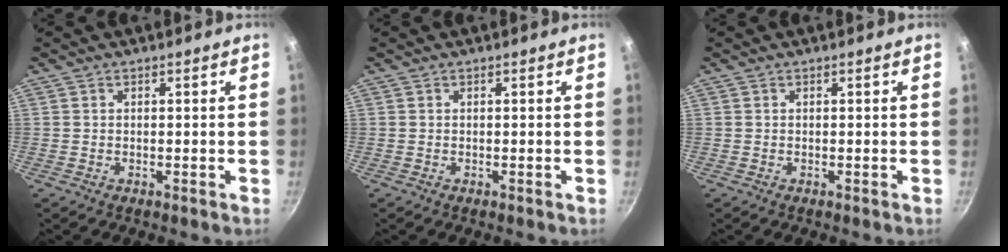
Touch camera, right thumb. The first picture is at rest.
{"total": 0.0}
{"total": 0.0}